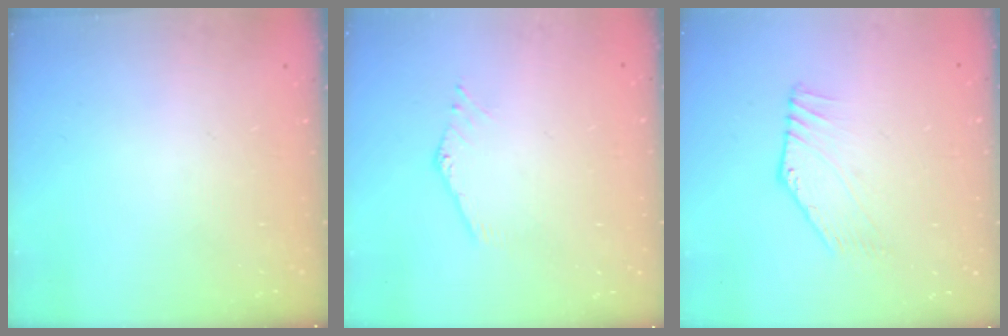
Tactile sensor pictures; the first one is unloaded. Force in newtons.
{"total": 1.9, "press": 1.9, "slide": 0.1}
{"total": 2.7, "press": 2.7, "slide": 0.0}